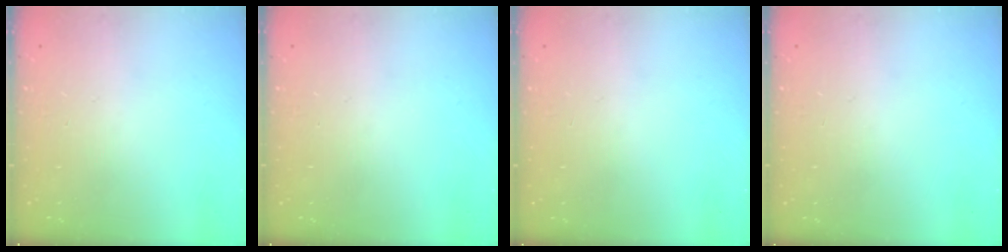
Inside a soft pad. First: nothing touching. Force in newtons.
{"total": 0.0}
{"total": 0.0}
{"total": 0.0}